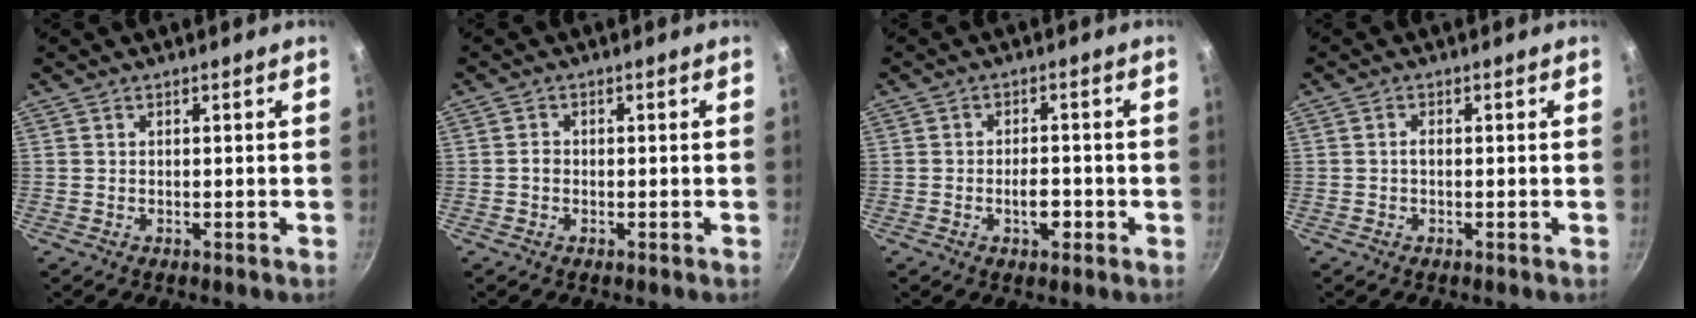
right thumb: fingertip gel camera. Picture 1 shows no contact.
{"total": 1.2, "force": [-0.3, 1.0, 0.6], "torque": [-0.006, 0.008, -0.006]}
{"total": 4.4, "force": [-1.5, 2.2, 3.4], "torque": [-0.040, 0.012, -0.023]}
{"total": 1.1, "force": [-0.1, 0.6, 0.9], "torque": [-0.016, 0.004, -0.004]}